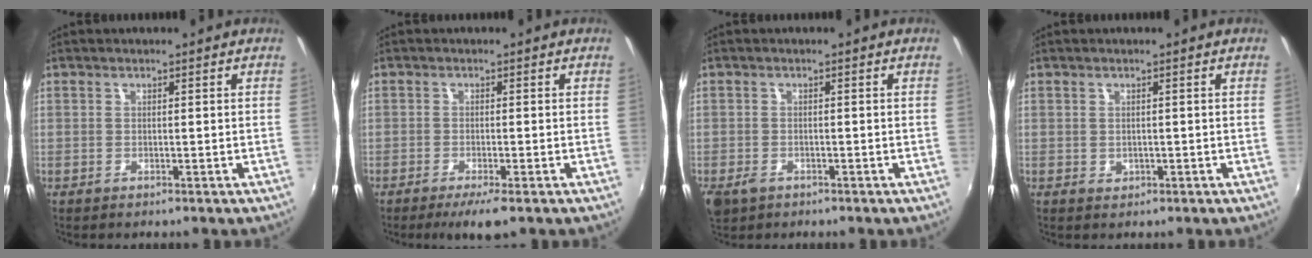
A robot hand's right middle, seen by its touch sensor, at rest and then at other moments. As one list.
[{"total": 4.4, "force": [-3.0, 0.6, 3.2], "torque": [-0.063, -0.013, -0.049]}, {"total": 4.0, "force": [-2.2, 2.6, 2.0], "torque": [-0.048, -0.013, -0.040]}, {"total": 0.9, "force": [0.1, 0.8, 0.3], "torque": [-0.001, 0.002, 0.004]}]